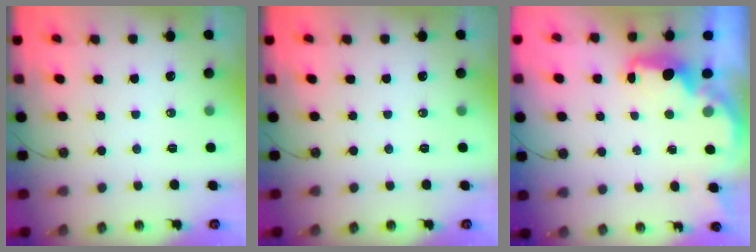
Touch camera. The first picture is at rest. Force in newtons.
{"total": 0.0}
{"total": 2.2, "press": 2.1, "slide": 0.7}